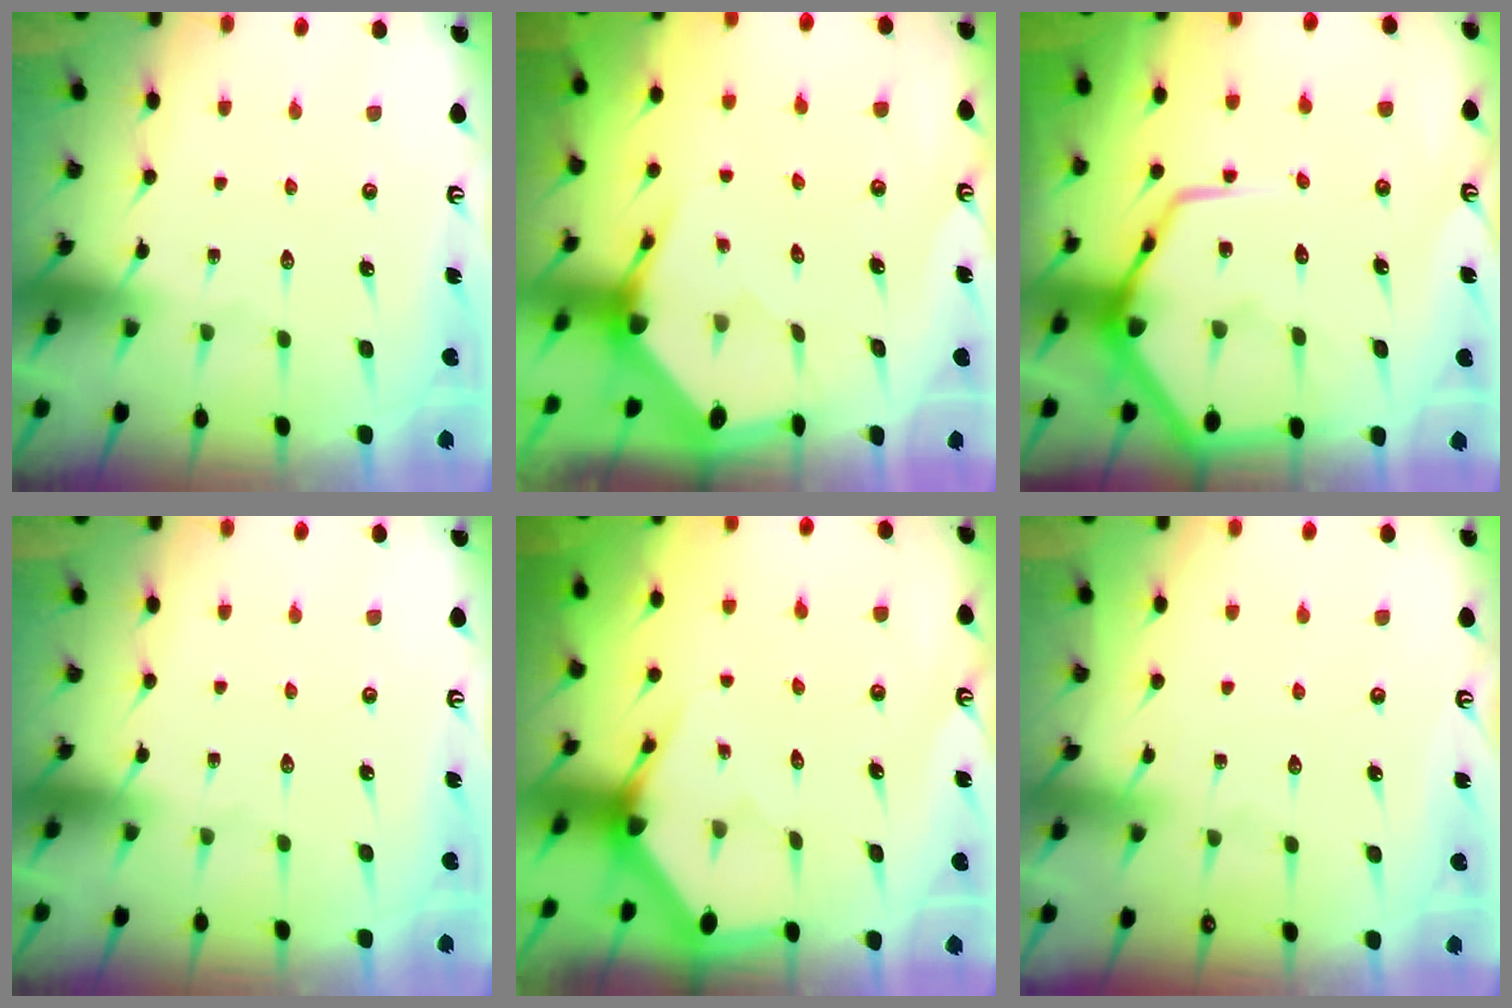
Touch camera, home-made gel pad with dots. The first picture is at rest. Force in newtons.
{"total": 3.6, "press": 3.6, "slide": 0.5}
{"total": 12.7, "press": 12.6, "slide": 1.2}
{"total": 0.0}
{"total": 3.4, "press": 3.4, "slide": 0.1}
{"total": 3.6, "press": 3.6, "slide": 0.4}